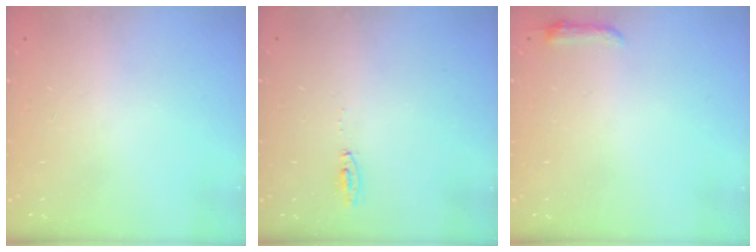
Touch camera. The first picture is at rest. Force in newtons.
{"total": 16.2, "press": 5.8, "slide": 15.1}
{"total": 3.7, "press": 3.7, "slide": 0.7}